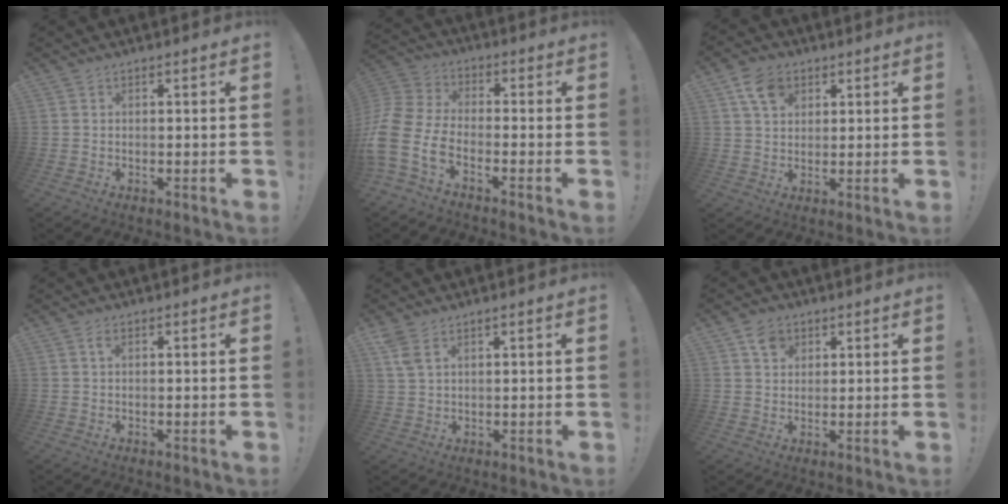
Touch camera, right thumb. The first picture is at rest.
{"total": 13.0, "force": [-5.4, 7.3, 9.3], "torque": [-0.212, 0.023, -0.094]}
{"total": 7.7, "force": [3.6, 5.4, 4.1], "torque": [-0.068, -0.003, 0.068]}
{"total": 1.6, "force": [0.5, 0.7, 1.3], "torque": [-0.029, 0.005, 0.007]}
{"total": 4.7, "force": [2.6, 1.9, 3.3], "torque": [-0.067, -0.007, 0.051]}
{"total": 4.6, "force": [2.3, 3.6, 1.6], "torque": [-0.029, -0.002, 0.042]}